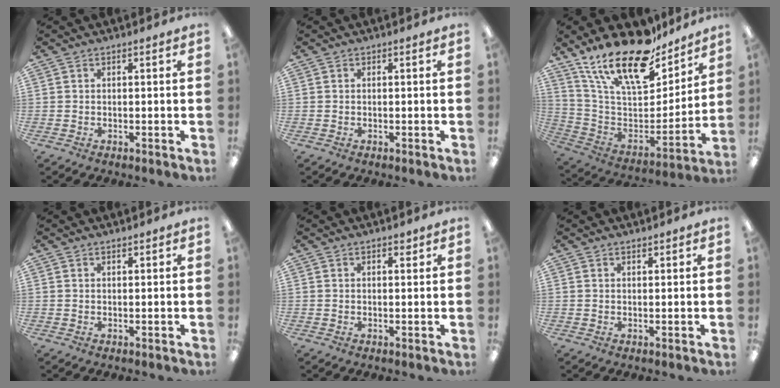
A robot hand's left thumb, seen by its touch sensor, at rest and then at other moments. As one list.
[{"total": 0.0}, {"total": 23.2, "force": [17.7, 8.8, 12.2], "torque": [-0.219, -0.116, 0.311]}, {"total": 1.0, "force": [0.9, 0.2, 0.3], "torque": [-0.007, 0.000, 0.016]}, {"total": 1.6, "force": [1.2, 0.6, 0.9], "torque": [-0.010, -0.003, 0.019]}, {"total": 1.2, "force": [1.1, 0.4, 0.4], "torque": [-0.008, -0.001, 0.021]}]